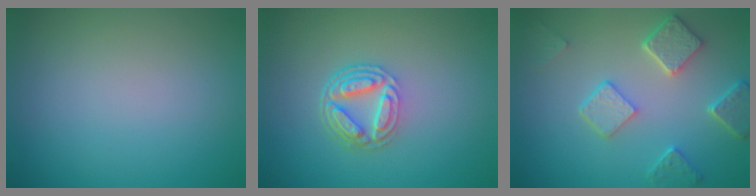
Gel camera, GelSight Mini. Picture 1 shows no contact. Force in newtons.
{"total": 4.5, "press": 3.3, "slide": 3.0}
{"total": 4.8, "press": 3.8, "slide": 2.9}